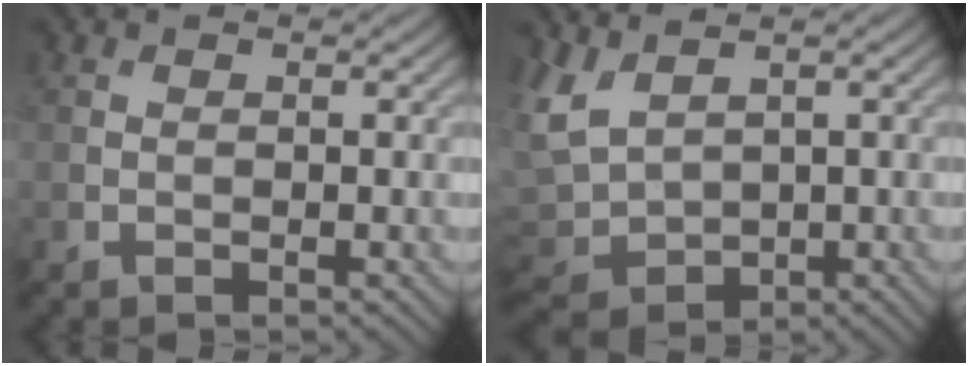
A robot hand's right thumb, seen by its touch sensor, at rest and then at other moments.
{"total": 5.9, "force": [1.4, 4.0, 4.1], "torque": [-0.126, -0.011, 0.027]}